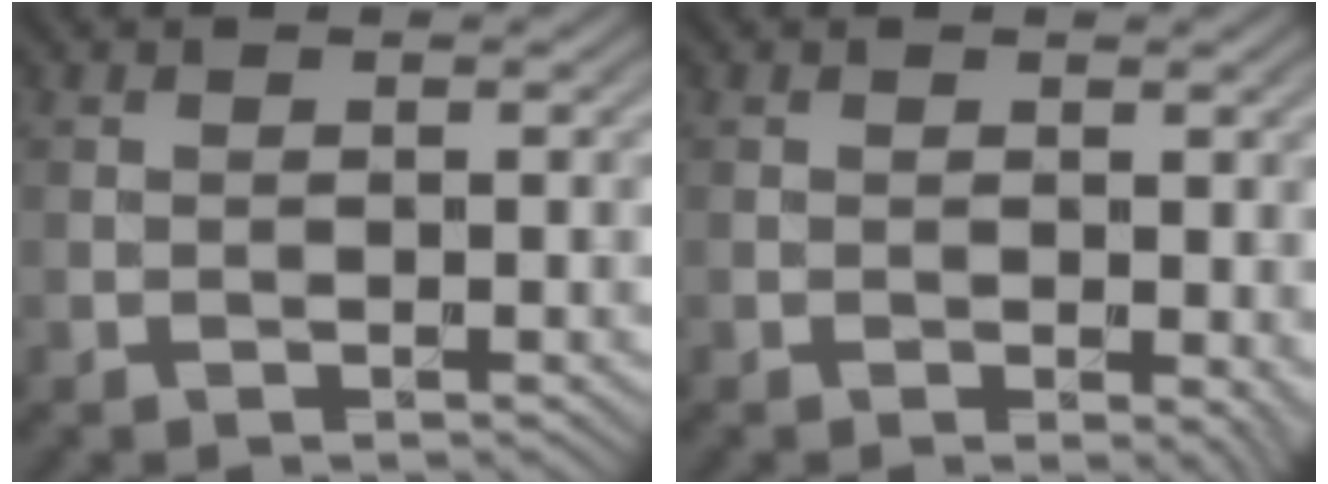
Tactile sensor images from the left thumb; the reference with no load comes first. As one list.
[{"total": 2.0, "force": [-0.1, 1.1, 1.7], "torque": [-0.017, -0.008, 0.001]}]